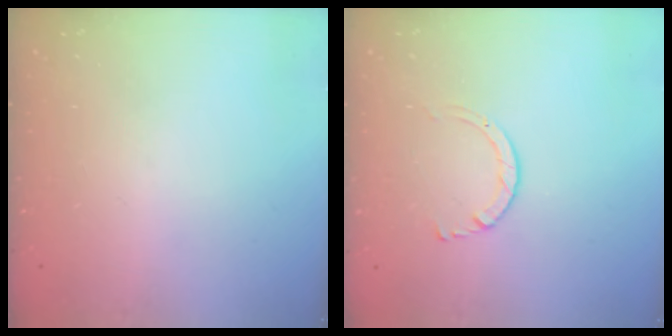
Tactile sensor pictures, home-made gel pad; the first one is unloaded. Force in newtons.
{"total": 2.9, "press": 2.9, "slide": 0.2}